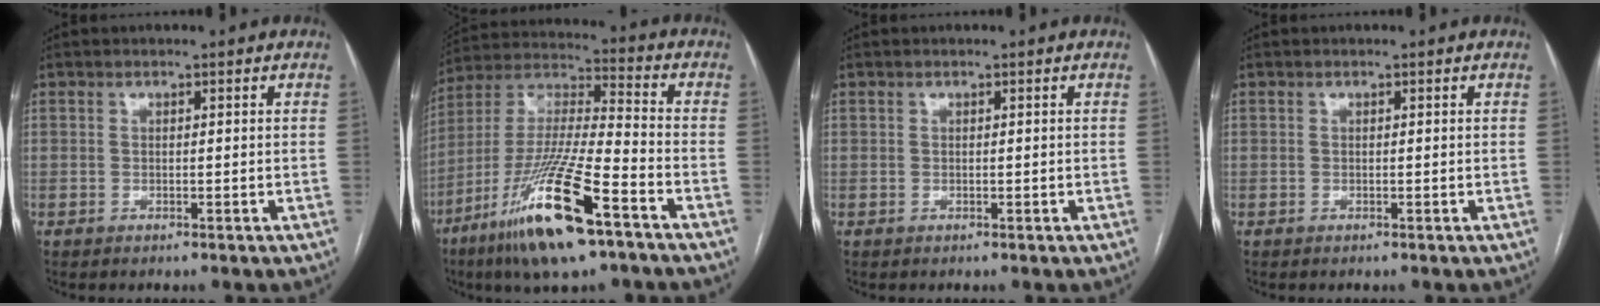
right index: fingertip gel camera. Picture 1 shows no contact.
{"total": 19.9, "force": [-10.9, 2.4, 16.5], "torque": [-0.354, -0.046, -0.198]}
{"total": 0.0}
{"total": 0.0}